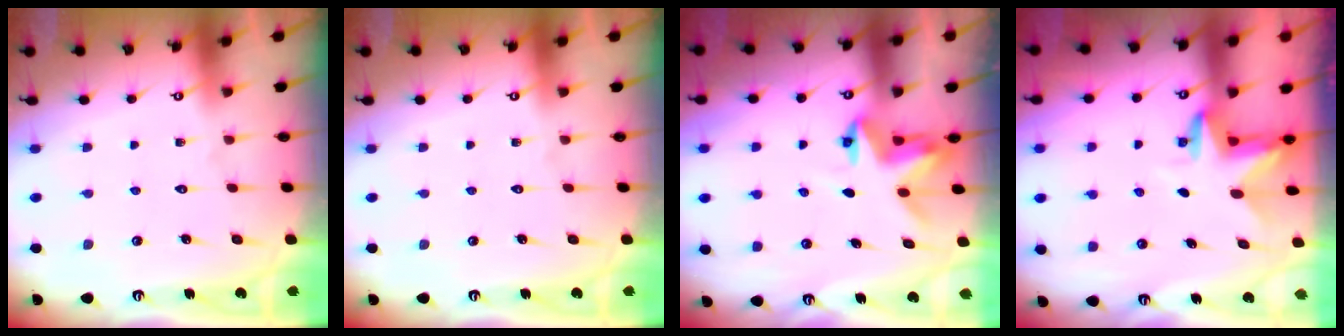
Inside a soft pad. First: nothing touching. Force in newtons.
{"total": 0.0}
{"total": 3.8, "press": 3.8, "slide": 0.5}
{"total": 3.5, "press": 3.5, "slide": 0.2}